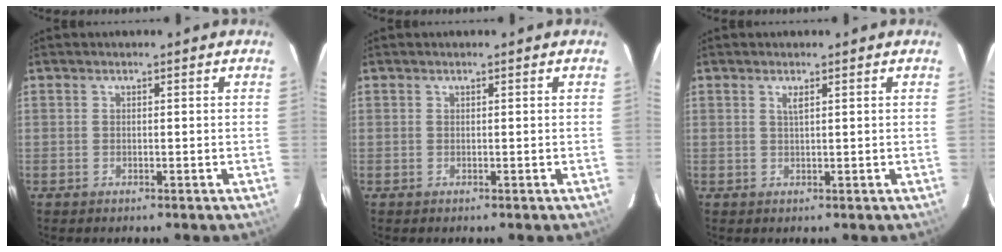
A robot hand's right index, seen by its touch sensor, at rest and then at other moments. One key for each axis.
{"total": 0.0}
{"total": 1.2, "fx": 0.7, "fy": 0.1, "fz": 0.9, "tx": -0.017, "ty": 0.003, "tz": 0.015}